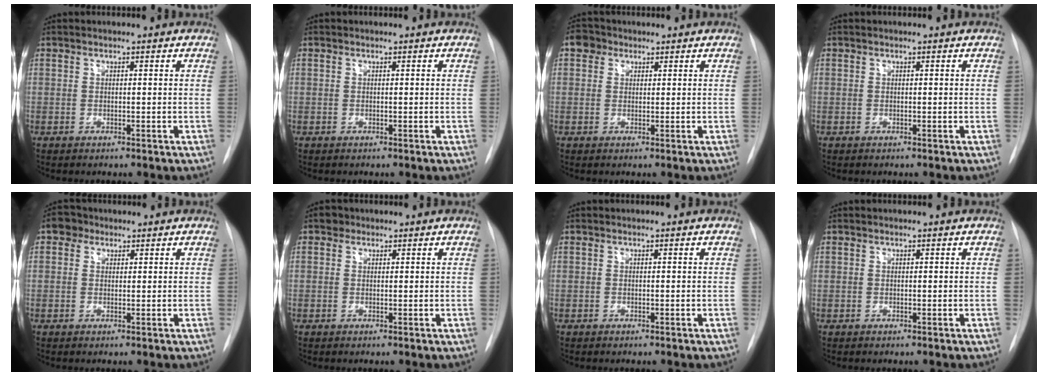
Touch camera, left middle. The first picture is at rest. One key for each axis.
{"total": 0.0}
{"total": 2.5, "fx": 1.2, "fy": 2.0, "fz": 0.8, "tx": -0.013, "ty": 0.011, "tz": 0.016}
{"total": 0.0}
{"total": 2.5, "fx": 1.2, "fy": 2.1, "fz": 0.6, "tx": -0.010, "ty": 0.009, "tz": 0.015}
{"total": 1.0, "fx": 0.6, "fy": 0.8, "fz": 0.1, "tx": 0.004, "ty": 0.006, "tz": 0.004}
{"total": 0.0}
{"total": 0.0}